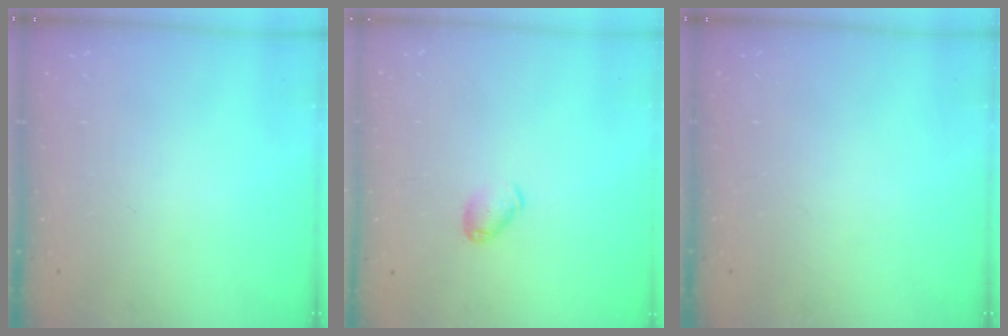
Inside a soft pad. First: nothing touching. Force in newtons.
{"total": 6.2, "press": 6.1, "slide": 1.2}
{"total": 0.0}